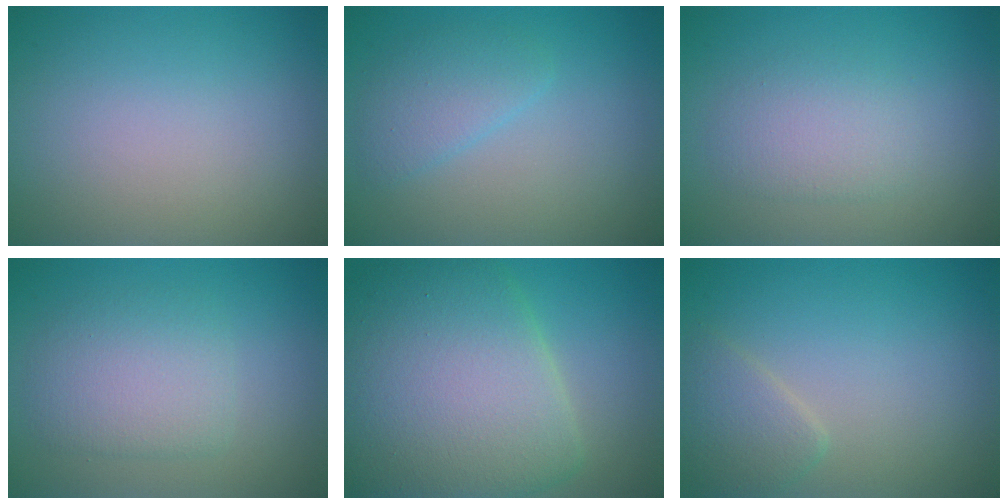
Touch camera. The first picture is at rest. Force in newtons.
{"total": 2.4, "press": 2.4, "slide": 0.1}
{"total": 2.4, "press": 2.3, "slide": 0.4}
{"total": 3.7, "press": 3.7, "slide": 0.3}
{"total": 11.8, "press": 11.8, "slide": 0.6}
{"total": 2.2, "press": 2.2, "slide": 0.1}